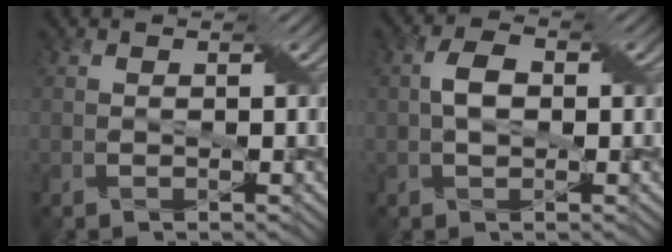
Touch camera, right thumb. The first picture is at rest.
{"total": 3.3, "force": [0.2, 2.0, 2.6], "torque": [-0.053, 0.002, -0.001]}